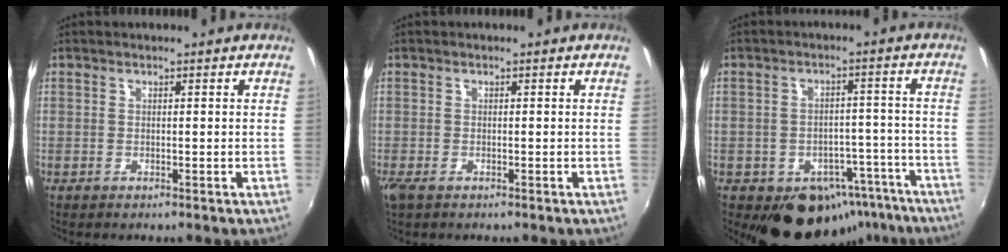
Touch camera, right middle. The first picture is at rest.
{"total": 2.0, "force": [-1.2, 0.8, 1.4], "torque": [-0.028, -0.010, -0.021]}
{"total": 12.5, "force": [-8.4, 8.4, 4.0], "torque": [-0.058, 0.031, -0.077]}